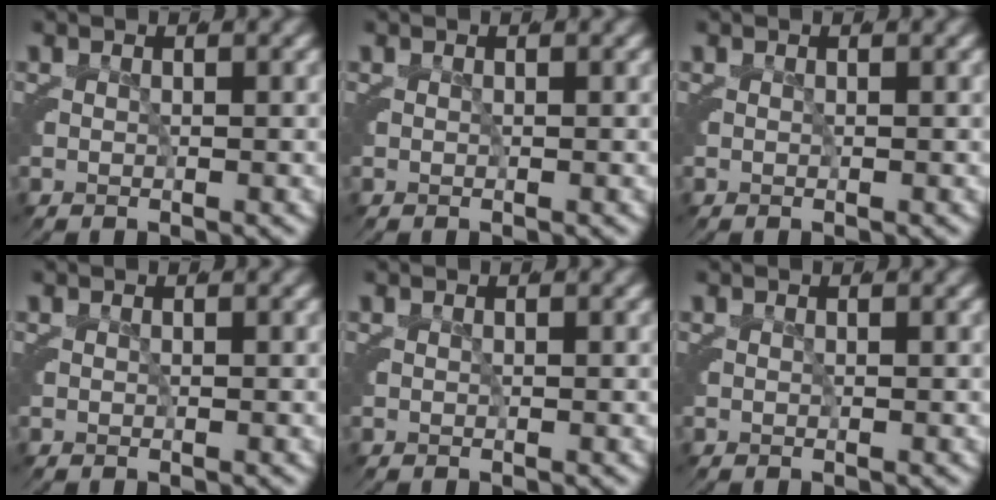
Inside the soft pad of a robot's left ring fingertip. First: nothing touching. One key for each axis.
{"total": 0.0}
{"total": 0.0}
{"total": 0.0}
{"total": 0.0}
{"total": 0.0}